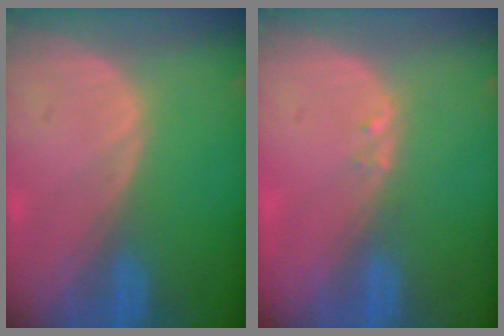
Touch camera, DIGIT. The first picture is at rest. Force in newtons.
{"total": 0.6, "press": 0.6, "slide": 0.2}